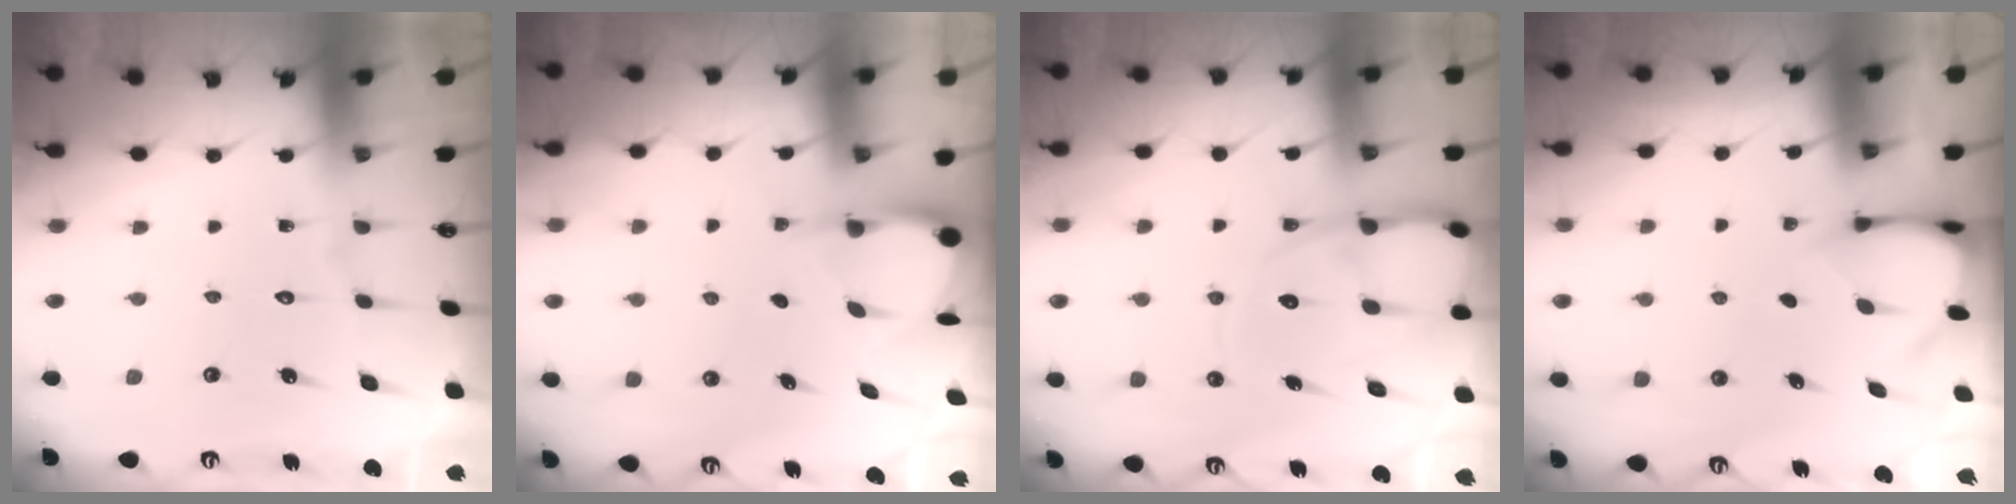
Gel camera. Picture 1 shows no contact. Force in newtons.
{"total": 3.9, "press": 3.9, "slide": 0.4}
{"total": 11.2, "press": 11.1, "slide": 1.2}
{"total": 3.4, "press": 3.4, "slide": 0.3}